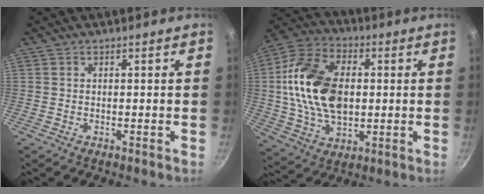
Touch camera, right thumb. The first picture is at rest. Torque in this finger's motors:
{"motor_torque": [2.33, 2.68, 2.10, 0.02, 0.43]}